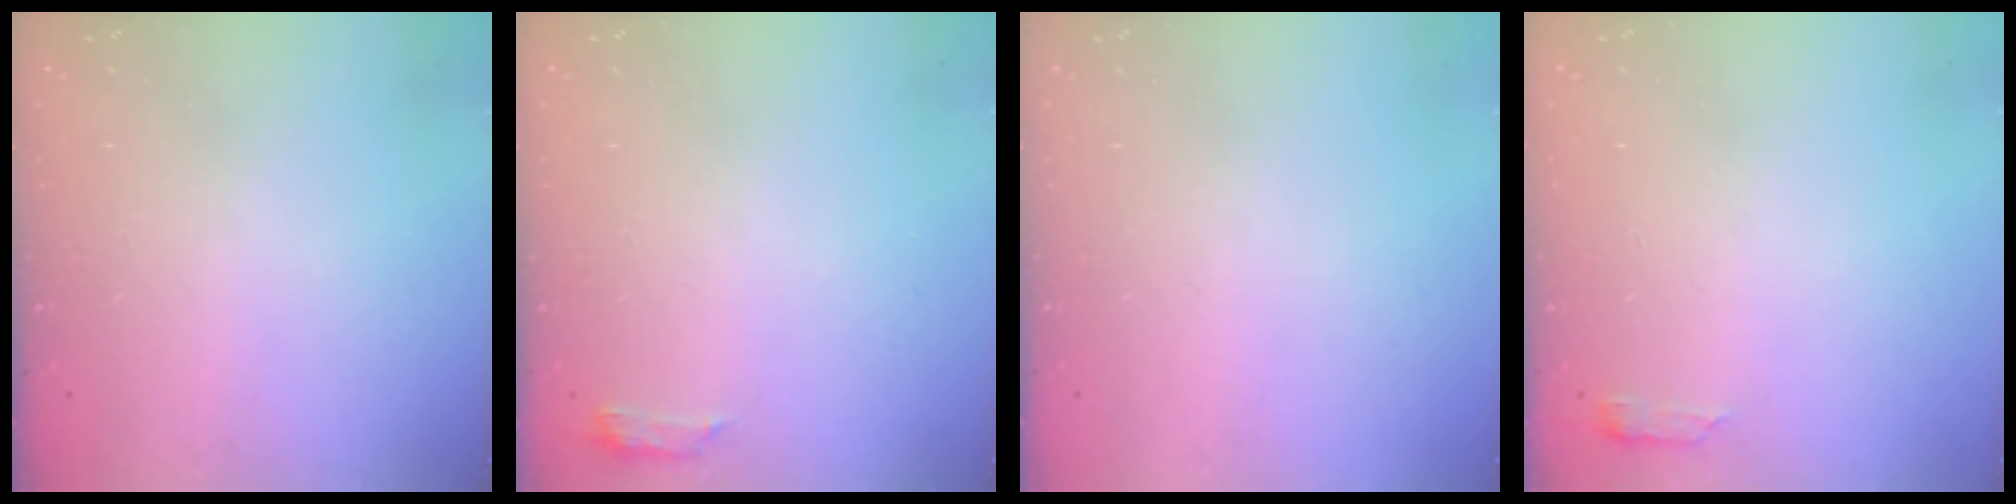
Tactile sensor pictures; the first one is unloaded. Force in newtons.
{"total": 5.1, "press": 5.0, "slide": 0.9}
{"total": 0.0}
{"total": 2.9, "press": 2.8, "slide": 0.6}